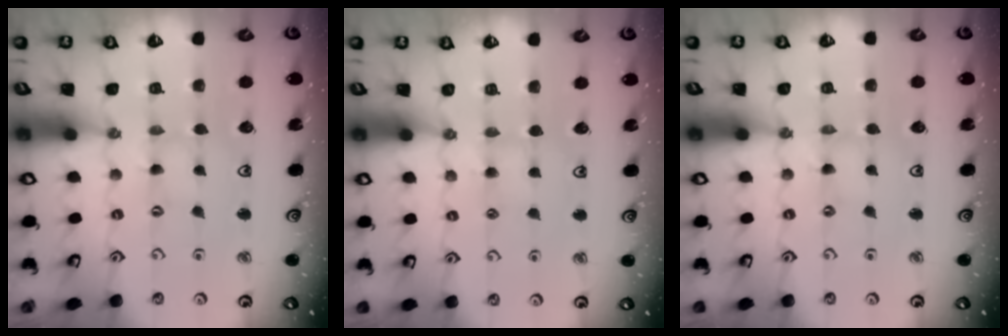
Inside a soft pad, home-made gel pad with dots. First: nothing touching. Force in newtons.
{"total": 3.8, "press": 3.7, "slide": 0.6}
{"total": 0.0}